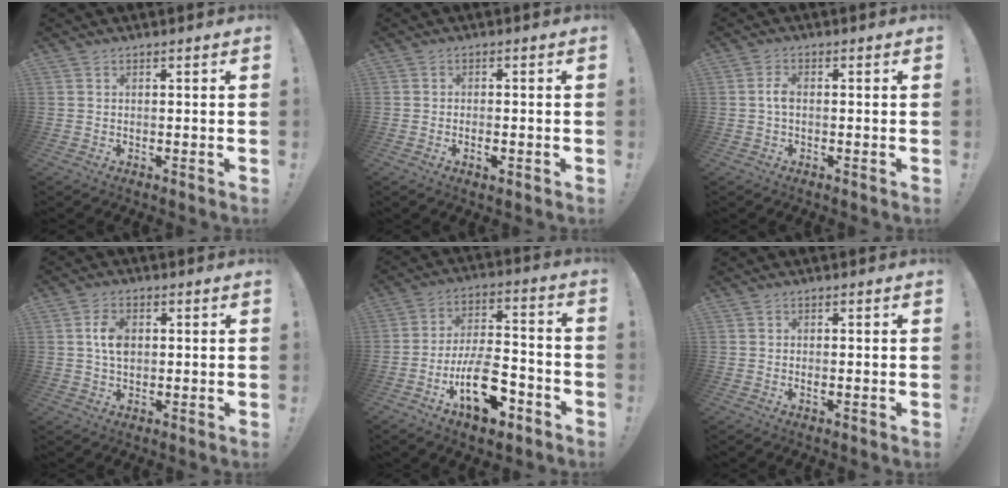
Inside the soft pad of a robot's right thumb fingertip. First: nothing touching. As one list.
[{"total": 2.1, "force": [-1.0, 0.7, 1.7], "torque": [-0.024, 0.003, -0.015]}, {"total": 2.8, "force": [-0.4, 1.3, 2.5], "torque": [-0.051, 0.006, -0.010]}, {"total": 6.3, "force": [0.8, 4.1, 4.7], "torque": [-0.076, 0.002, 0.012]}, {"total": 17.9, "force": [-8.2, 8.8, 13.3], "torque": [-0.213, 0.056, -0.128]}, {"total": 0.8, "force": [0.0, 0.0, 0.8], "torque": [-0.006, -0.005, -0.002]}]